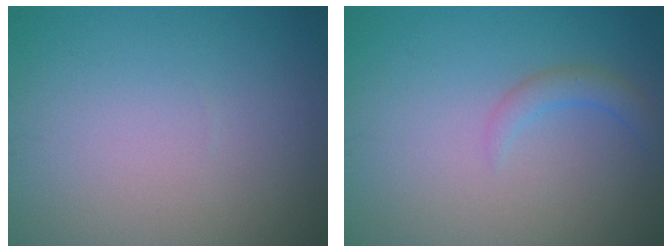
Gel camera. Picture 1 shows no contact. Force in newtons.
{"total": 1.5, "press": 1.5, "slide": 0.2}